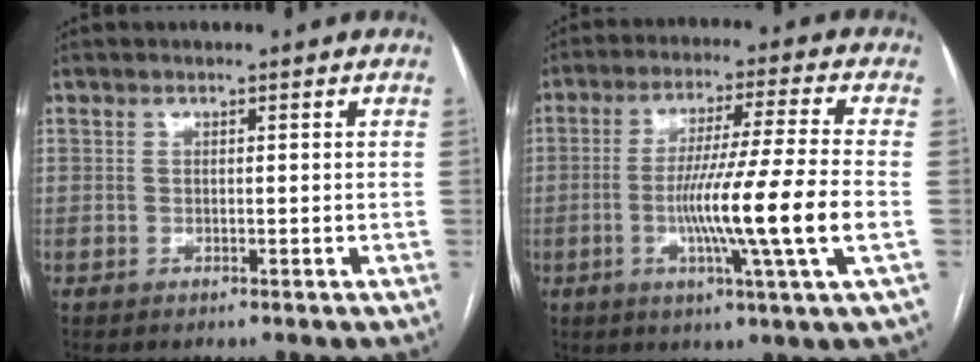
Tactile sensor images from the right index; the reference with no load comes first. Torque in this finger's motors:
{"motor_torque": [1.88, -0.26, 0.95, 0.21]}